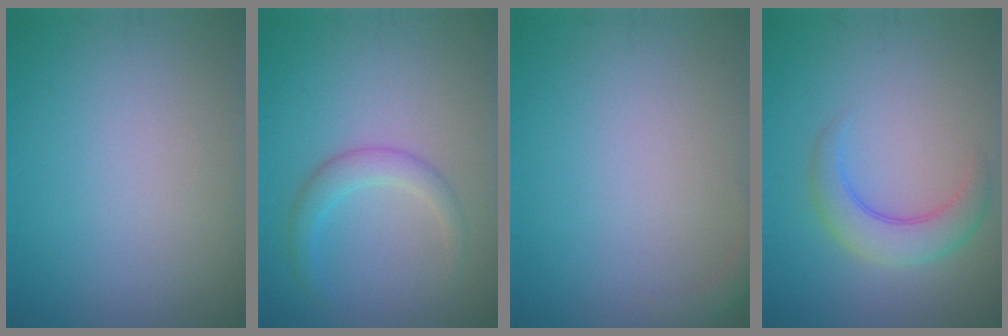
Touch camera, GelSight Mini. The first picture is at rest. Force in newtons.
{"total": 2.3, "press": 2.3, "slide": 0.1}
{"total": 1.0, "press": 1.0, "slide": 0.2}
{"total": 3.6, "press": 3.6, "slide": 0.2}